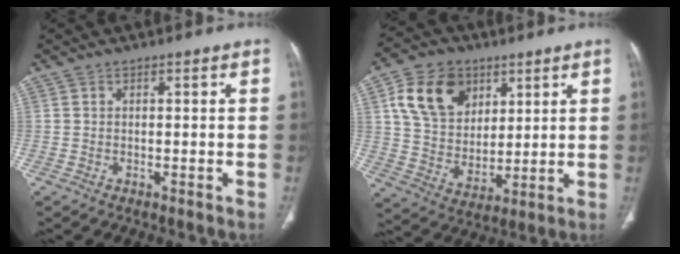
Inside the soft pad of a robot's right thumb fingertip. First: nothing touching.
{"total": 15.4, "force": [6.3, 11.4, 8.2], "torque": [-0.120, -0.023, 0.123]}